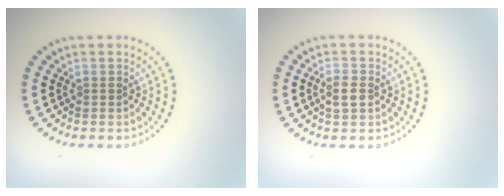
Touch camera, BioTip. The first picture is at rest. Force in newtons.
{"total": 1.7, "press": 1.7, "slide": 0.2}